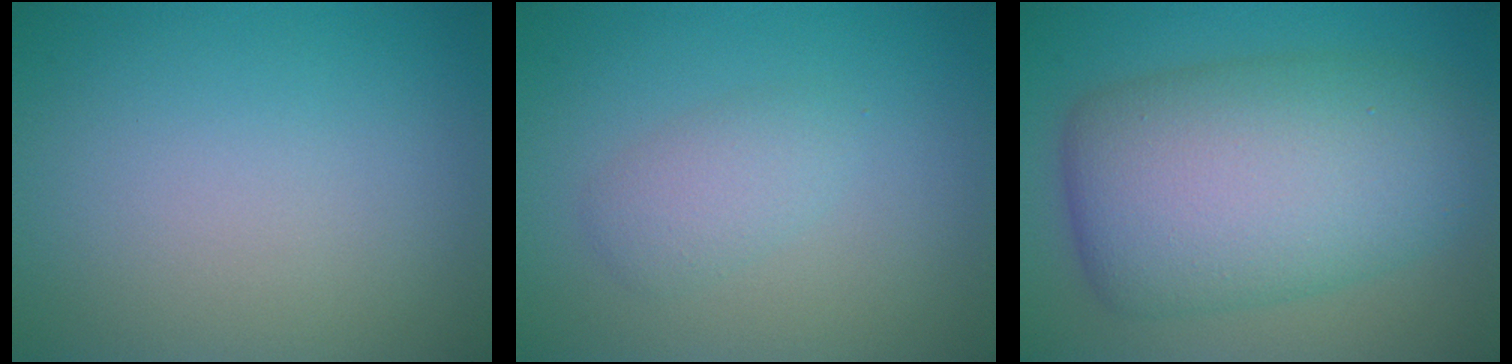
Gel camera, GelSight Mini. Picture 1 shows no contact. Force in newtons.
{"total": 2.0, "press": 2.0, "slide": 0.0}
{"total": 11.2, "press": 11.2, "slide": 0.1}